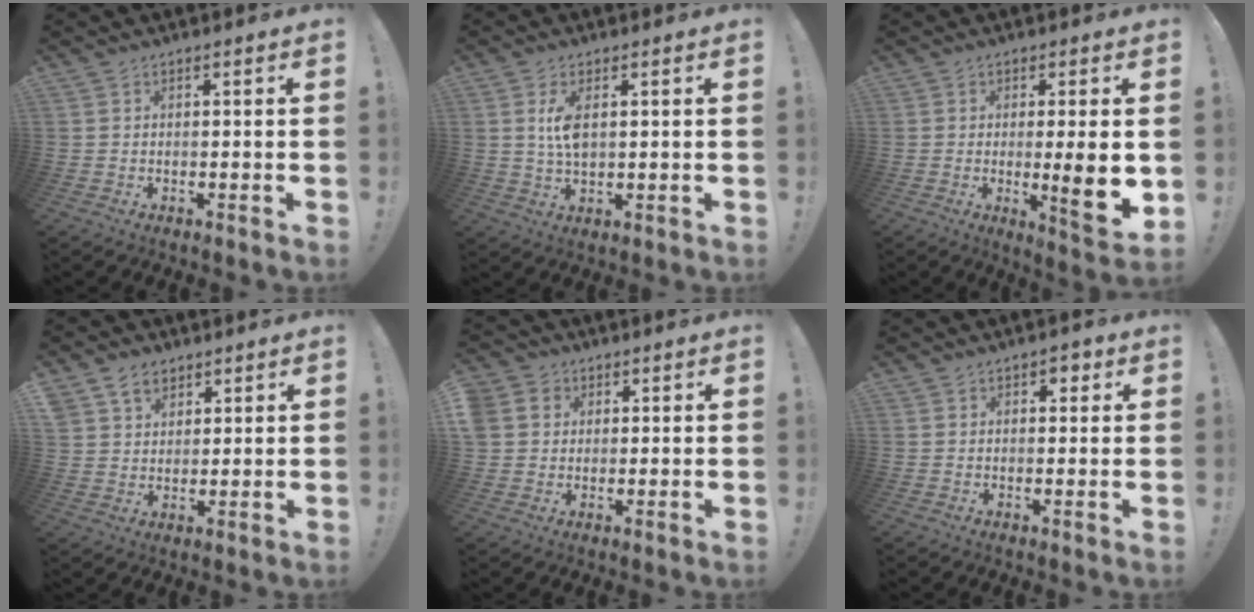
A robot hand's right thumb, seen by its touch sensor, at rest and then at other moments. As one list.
[{"total": 6.3, "force": [1.3, 2.8, 5.5], "torque": [-0.099, -0.008, 0.015]}, {"total": 10.4, "force": [-0.7, 1.3, 10.2], "torque": [-0.133, -0.017, -0.012]}, {"total": 7.7, "force": [4.7, 5.5, 2.6], "torque": [-0.039, -0.018, 0.093]}, {"total": 5.7, "force": [1.7, 5.1, 1.8], "torque": [-0.038, -0.002, 0.034]}, {"total": 2.1, "force": [0.9, 1.5, 1.1], "torque": [-0.003, -0.003, 0.011]}]